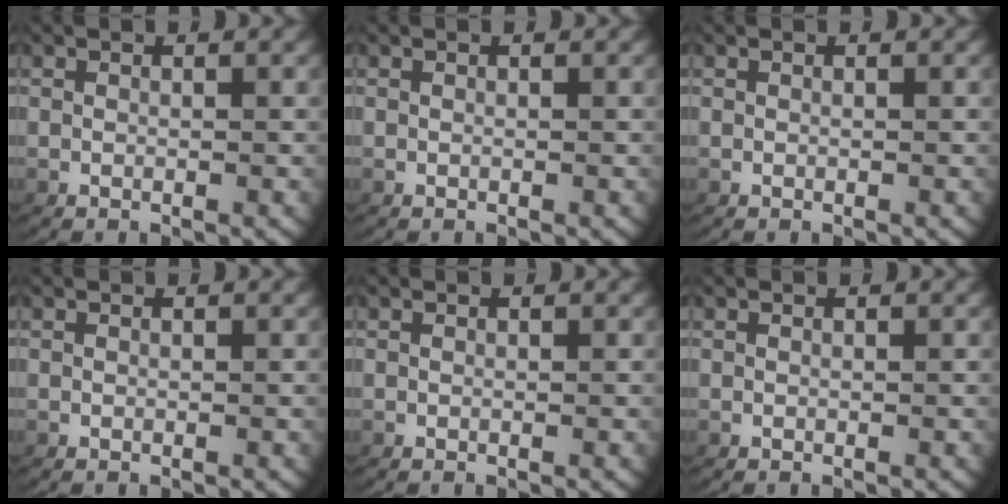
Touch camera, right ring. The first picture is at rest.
{"total": 0.0}
{"total": 0.0}
{"total": 0.0}
{"total": 0.0}
{"total": 0.0}